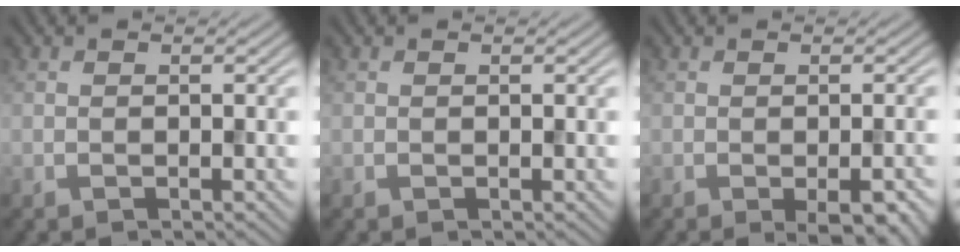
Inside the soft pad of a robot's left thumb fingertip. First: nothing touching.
{"total": 0.0}
{"total": 4.3, "force": [-2.1, 1.2, 3.6], "torque": [-0.054, -0.007, -0.019]}